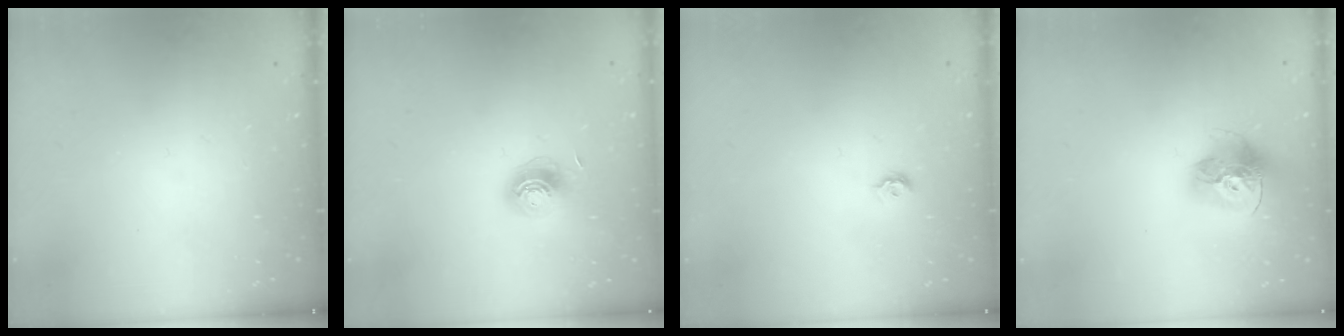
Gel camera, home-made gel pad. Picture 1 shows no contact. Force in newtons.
{"total": 7.0, "press": 7.0, "slide": 0.5}
{"total": 4.6, "press": 4.6, "slide": 0.6}
{"total": 16.0, "press": 15.9, "slide": 1.7}